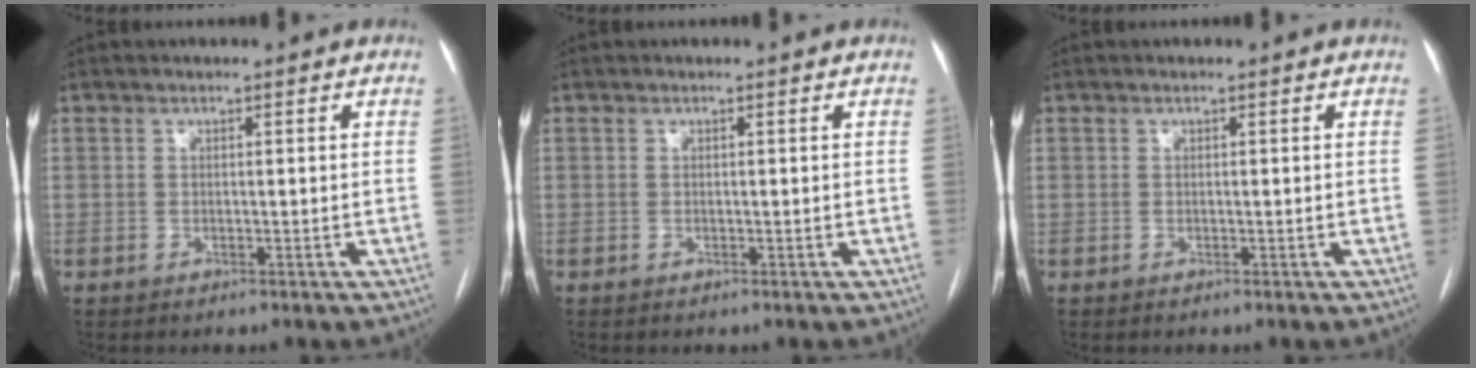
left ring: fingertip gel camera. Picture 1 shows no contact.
{"total": 0.0}
{"total": 0.0}